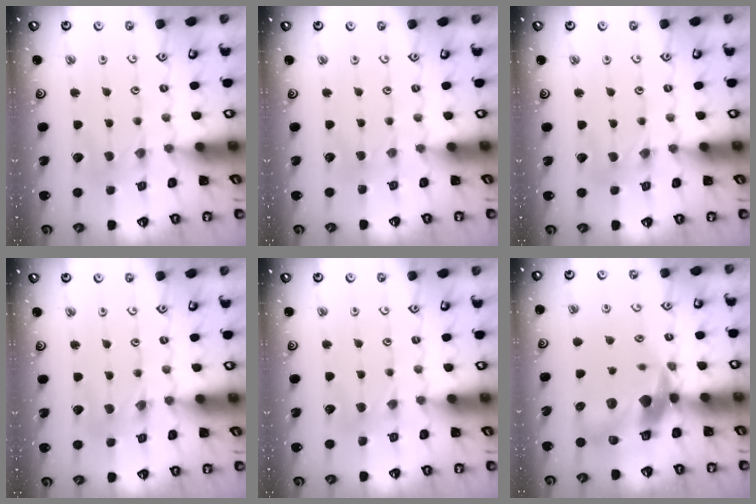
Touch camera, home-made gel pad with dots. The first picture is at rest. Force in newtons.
{"total": 1.2, "press": 1.2, "slide": 0.3}
{"total": 0.0}
{"total": 1.6, "press": 1.6, "slide": 0.3}
{"total": 2.5, "press": 2.4, "slide": 0.5}
{"total": 14.1, "press": 14.0, "slide": 2.1}